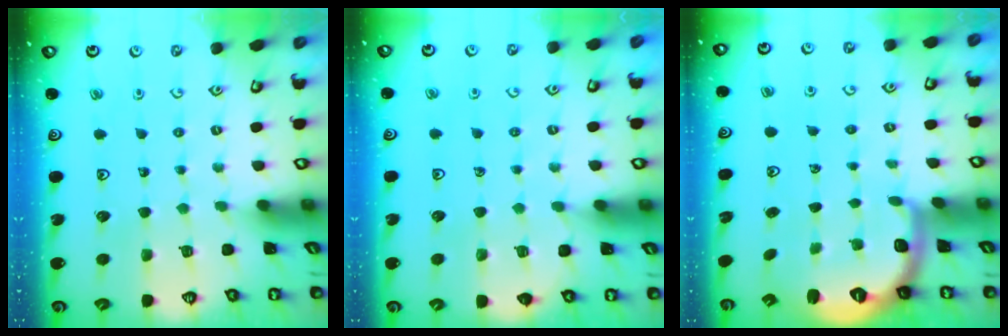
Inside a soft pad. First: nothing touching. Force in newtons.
{"total": 3.7, "press": 3.5, "slide": 1.1}
{"total": 2.7, "press": 1.7, "slide": 2.0}